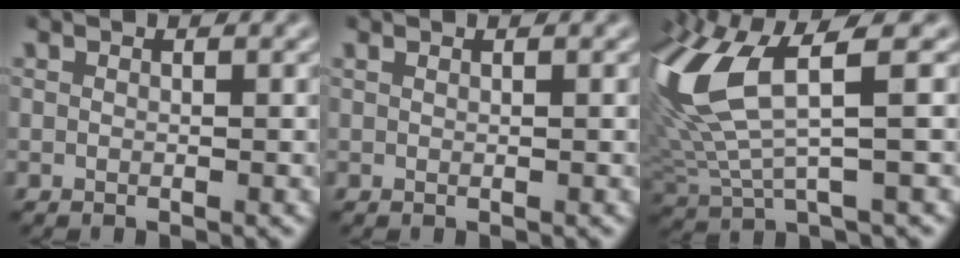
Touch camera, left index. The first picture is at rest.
{"total": 0.0}
{"total": 8.3, "force": [2.1, 2.5, 7.7], "torque": [-0.186, 0.003, 0.048]}